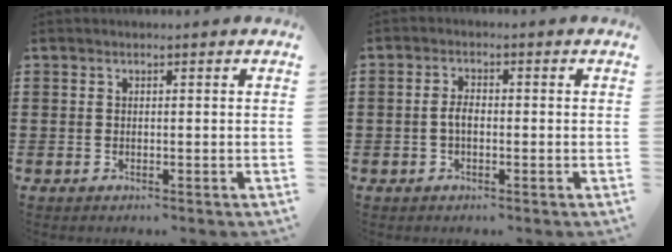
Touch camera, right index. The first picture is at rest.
{"total": 2.4, "force": [-0.4, 1.1, 2.0], "torque": [-0.047, -0.001, -0.011]}